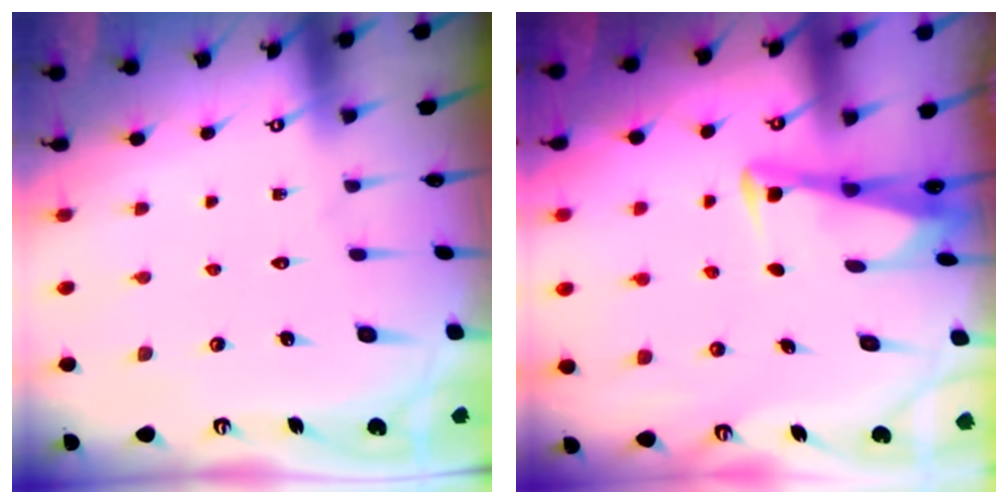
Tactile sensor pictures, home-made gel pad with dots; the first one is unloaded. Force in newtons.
{"total": 3.5, "press": 3.5, "slide": 0.4}